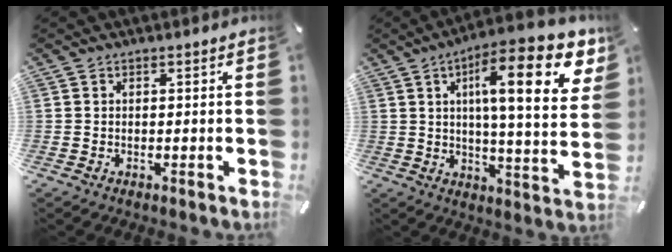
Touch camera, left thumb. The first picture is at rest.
{"total": 20.3, "force": [8.4, 5.6, 17.6], "torque": [-0.266, -0.032, 0.117]}